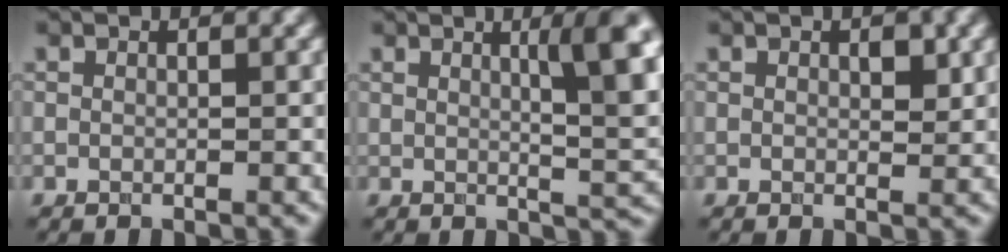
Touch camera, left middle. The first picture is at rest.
{"total": 6.2, "force": [2.0, 1.1, 5.7], "torque": [-0.066, 0.001, 0.042]}
{"total": 1.0, "force": [0.4, 0.3, 0.9], "torque": [-0.018, -0.001, 0.017]}